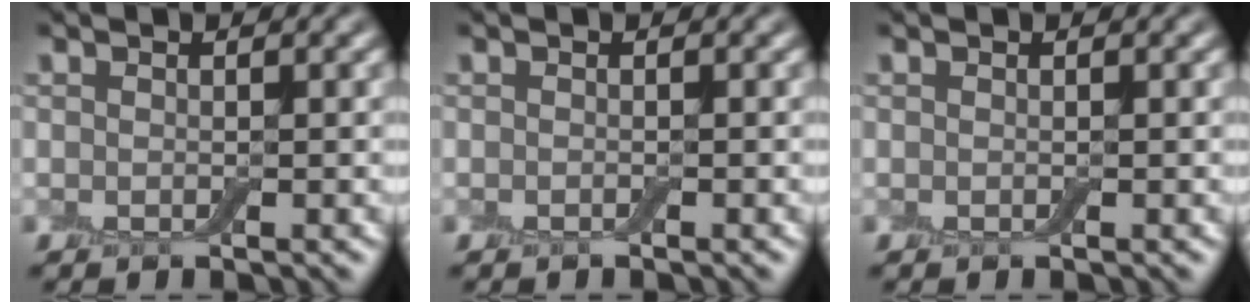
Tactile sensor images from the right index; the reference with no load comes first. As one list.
[{"total": 0.0}, {"total": 0.0}]